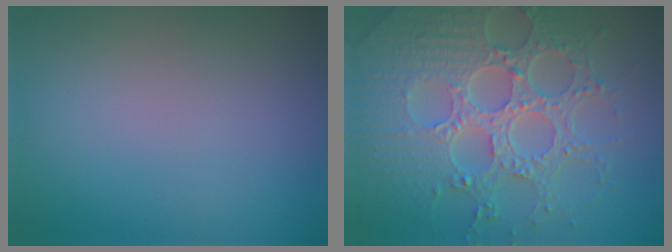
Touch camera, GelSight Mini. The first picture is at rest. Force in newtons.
{"total": 8.1, "press": 6.0, "slide": 5.4}